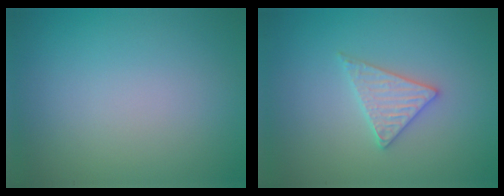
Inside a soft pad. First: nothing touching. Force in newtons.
{"total": 2.6, "press": 2.6, "slide": 0.3}